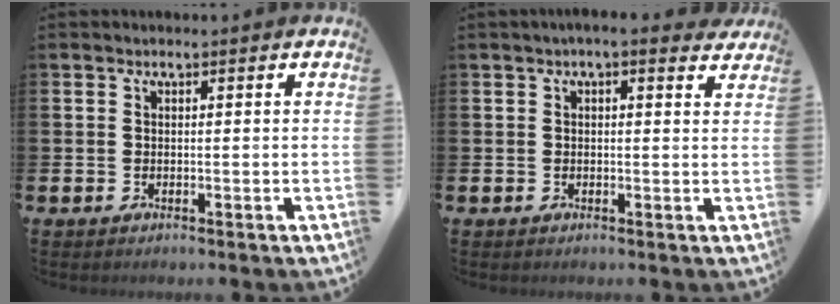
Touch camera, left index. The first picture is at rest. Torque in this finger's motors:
{"motor_torque": [1.07, -1.07, 0.42, 0.03]}